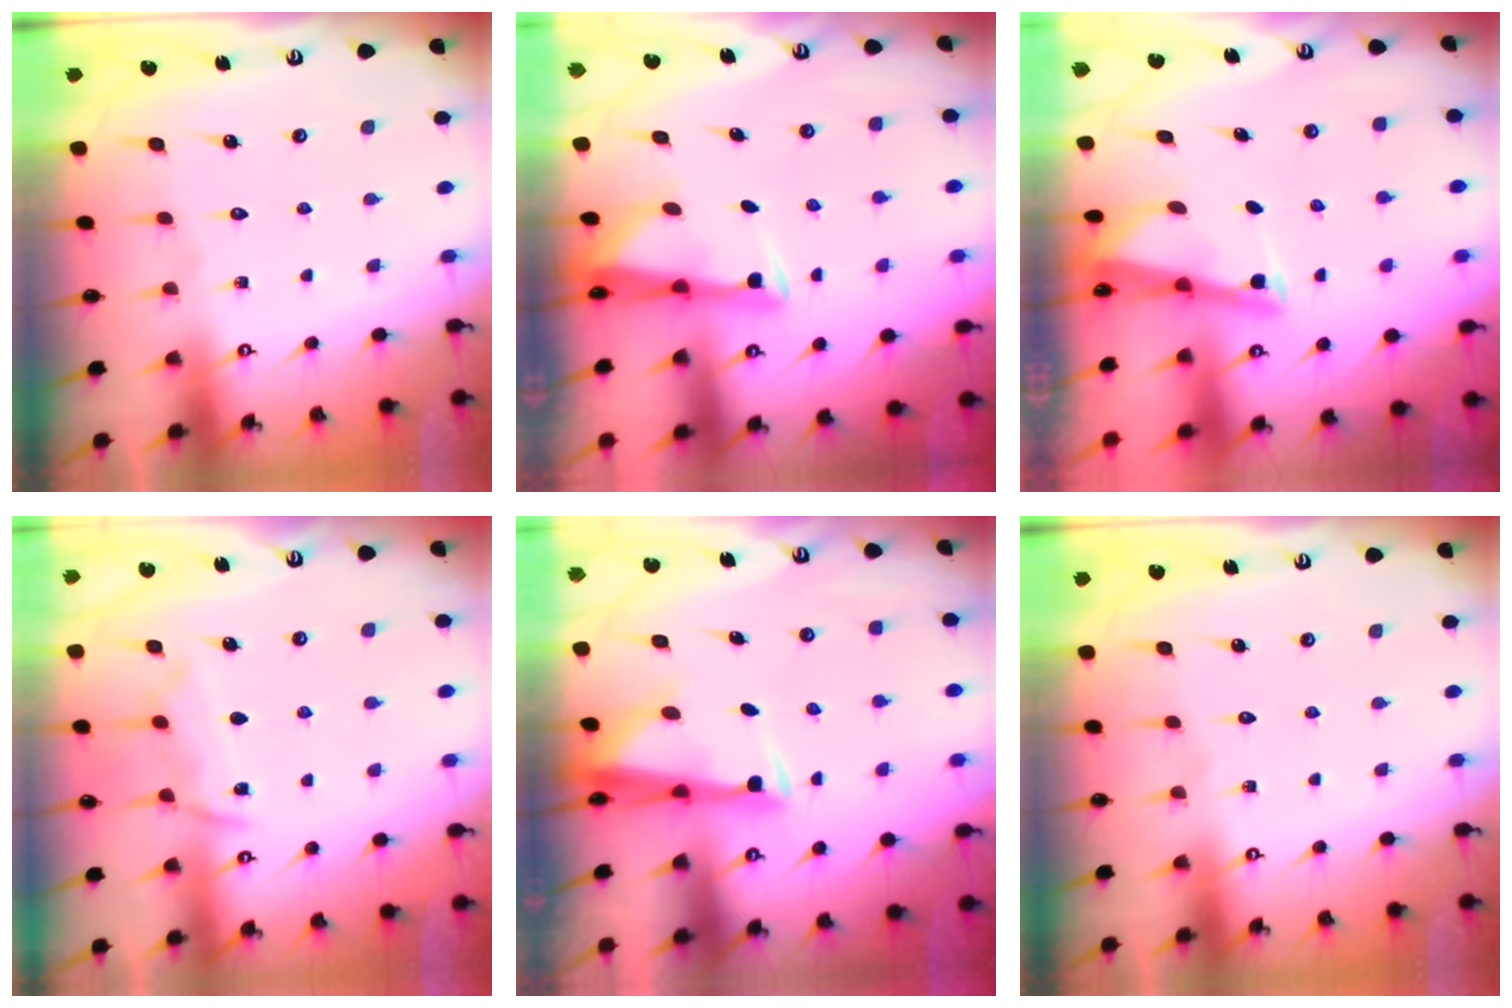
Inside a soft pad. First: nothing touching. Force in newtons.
{"total": 3.2, "press": 3.1, "slide": 0.9}
{"total": 2.5, "press": 2.5, "slide": 0.1}
{"total": 9.6, "press": 9.6, "slide": 1.1}
{"total": 3.4, "press": 3.3, "slide": 0.7}
{"total": 0.0}